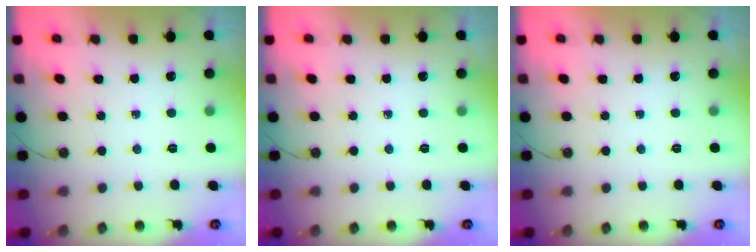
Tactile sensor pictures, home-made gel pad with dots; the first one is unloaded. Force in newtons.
{"total": 0.0}
{"total": 0.0}